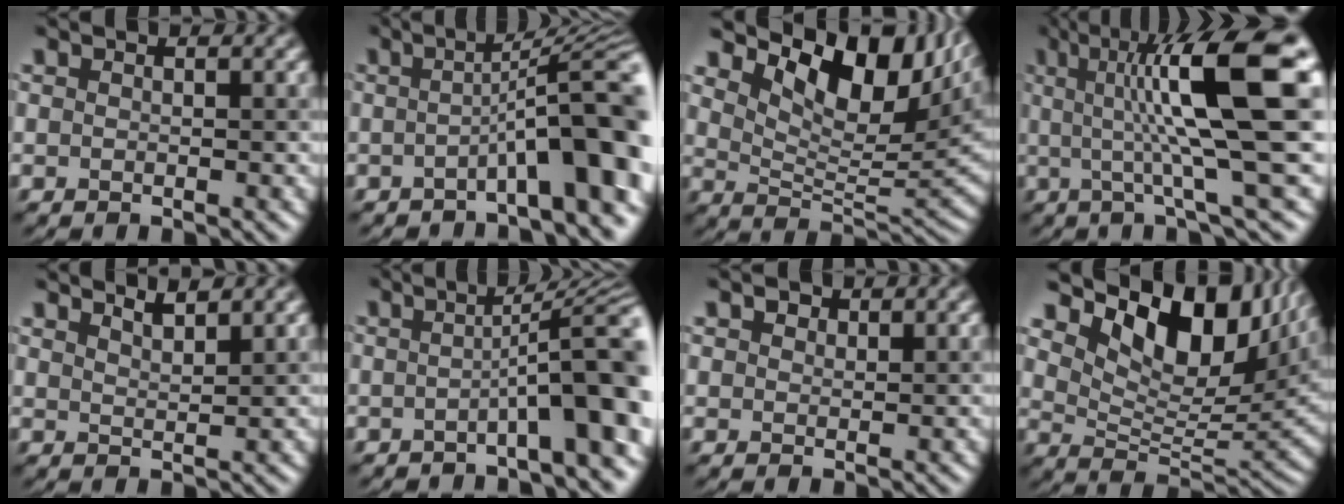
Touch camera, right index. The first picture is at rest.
{"total": 9.1, "force": [-2.3, 1.7, 8.6], "torque": [-0.095, 0.027, -0.038]}
{"total": 10.4, "force": [5.9, 4.5, 7.4], "torque": [-0.111, 0.006, 0.114]}
{"total": 12.5, "force": [2.2, 2.3, 12.1], "torque": [-0.165, 0.019, 0.041]}
{"total": 2.3, "force": [2.1, 0.4, 0.8], "torque": [0.004, 0.013, 0.031]}
{"total": 8.2, "force": [-1.5, 1.3, 8.0], "torque": [-0.090, 0.027, -0.031]}
{"total": 1.4, "force": [1.2, 0.7, 0.2], "torque": [-0.002, 0.003, 0.022]}
{"total": 11.5, "force": [6.8, 5.1, 7.7], "torque": [-0.116, 0.004, 0.131]}